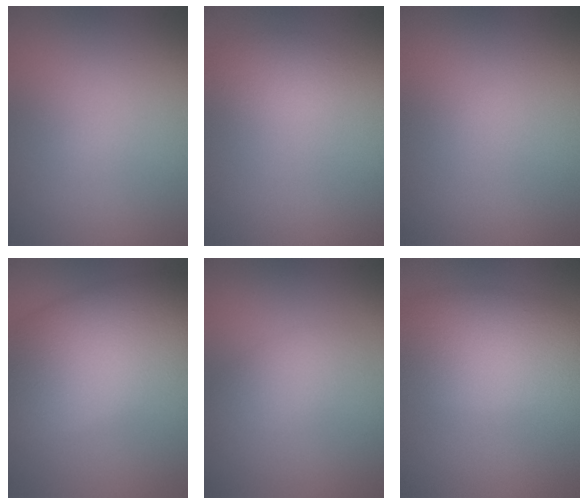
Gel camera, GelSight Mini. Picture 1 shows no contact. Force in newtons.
{"total": 1.6, "press": 1.6, "slide": 0.1}
{"total": 0.0}
{"total": 10.5, "press": 10.5, "slide": 0.5}
{"total": 2.1, "press": 2.1, "slide": 0.1}
{"total": 6.8, "press": 6.8, "slide": 0.5}